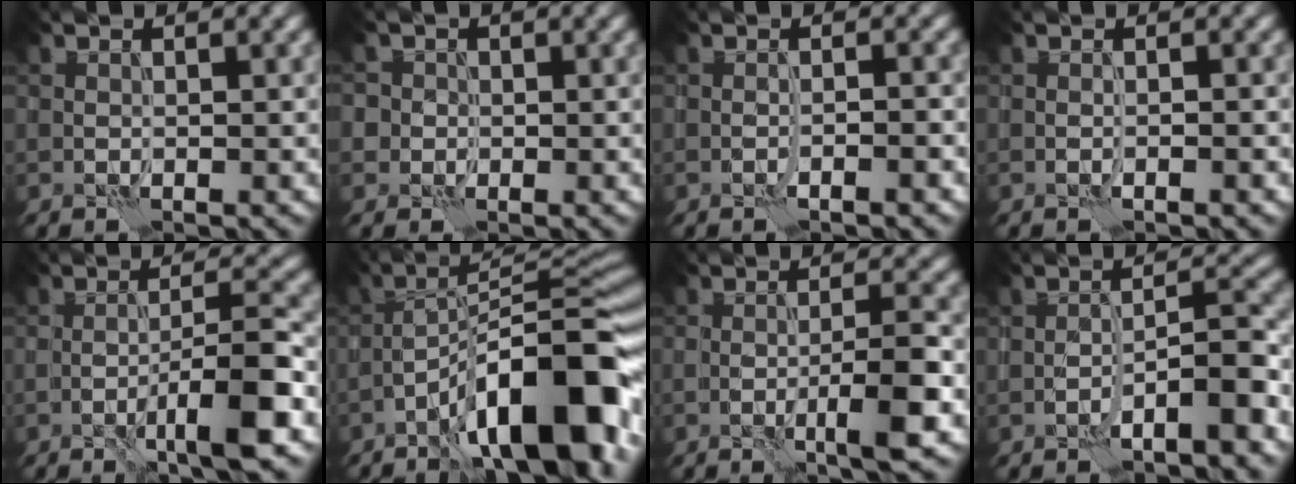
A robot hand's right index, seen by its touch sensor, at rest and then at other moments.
{"total": 3.2, "force": [0.5, 3.0, 0.9], "torque": [0.005, 0.022, -0.014]}
{"total": 1.3, "force": [-0.9, 0.0, 0.9], "torque": [-0.014, 0.007, -0.018]}
{"total": 0.7, "force": [-0.5, 0.0, 0.5], "torque": [-0.008, 0.004, -0.009]}
{"total": 5.9, "force": [-2.5, 0.6, 5.3], "torque": [-0.074, 0.012, -0.050]}
{"total": 14.3, "force": [-7.6, 4.0, 11.4], "torque": [-0.167, 0.018, -0.126]}
{"total": 4.2, "force": [-1.5, 0.5, 3.9], "torque": [-0.058, 0.007, -0.031]}
{"total": 4.1, "force": [-2.6, 0.6, 3.1], "torque": [-0.045, 0.021, -0.045]}